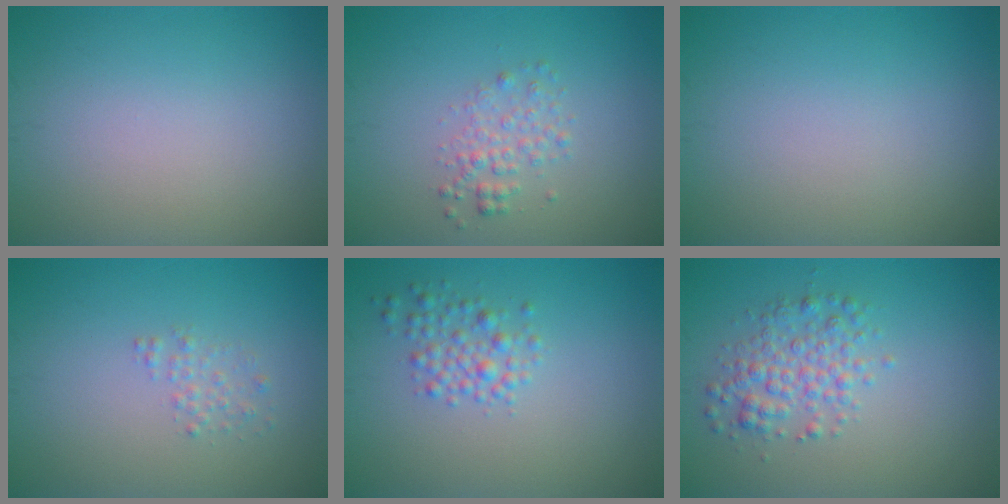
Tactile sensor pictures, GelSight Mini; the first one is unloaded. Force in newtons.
{"total": 1.9, "press": 1.9, "slide": 0.1}
{"total": 0.0}
{"total": 1.2, "press": 1.2, "slide": 0.0}
{"total": 2.3, "press": 2.3, "slide": 0.1}
{"total": 3.2, "press": 3.2, "slide": 0.1}